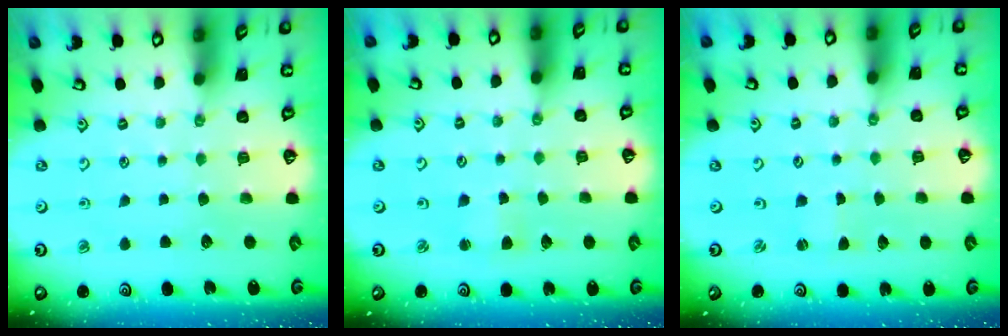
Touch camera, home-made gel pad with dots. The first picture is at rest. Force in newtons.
{"total": 2.7, "press": 2.7, "slide": 0.3}
{"total": 0.0}